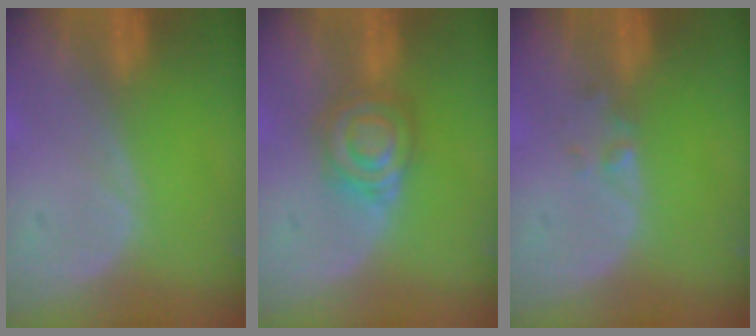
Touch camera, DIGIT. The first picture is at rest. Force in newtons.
{"total": 6.4, "press": 6.3, "slide": 1.2}
{"total": 1.4, "press": 1.2, "slide": 0.7}